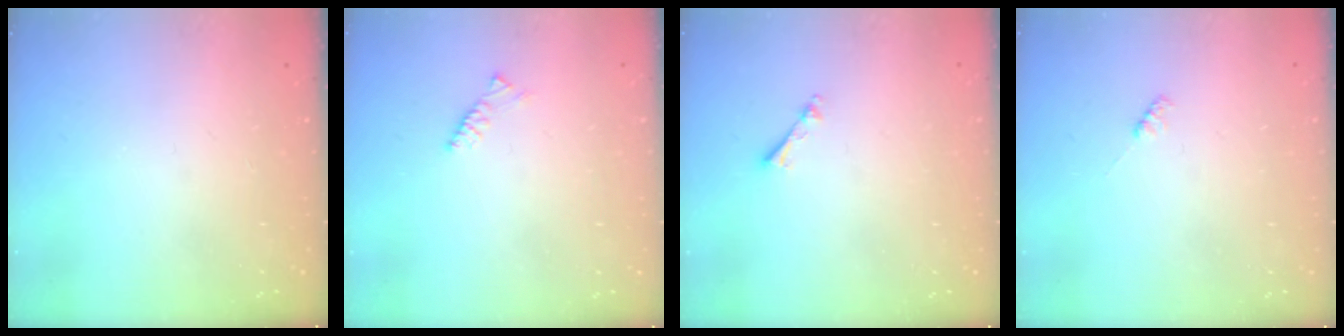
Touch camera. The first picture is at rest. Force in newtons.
{"total": 2.4, "press": 2.3, "slide": 0.6}
{"total": 1.3, "press": 1.3, "slide": 0.3}
{"total": 2.3, "press": 2.2, "slide": 0.5}